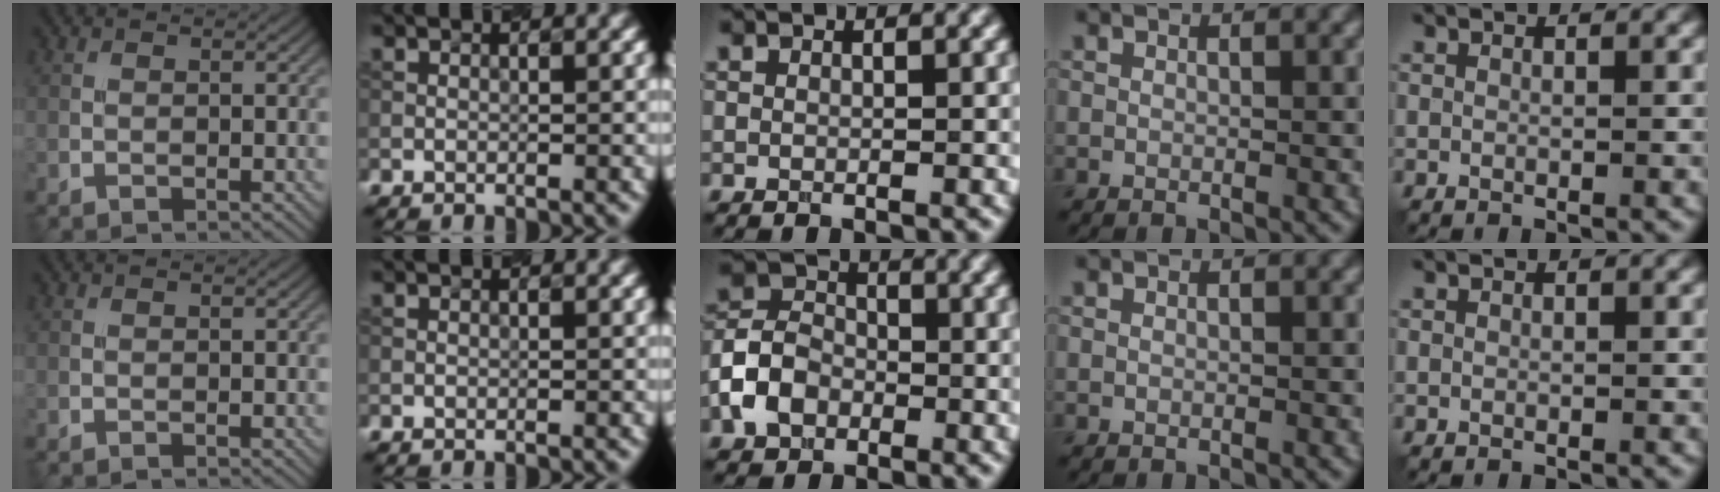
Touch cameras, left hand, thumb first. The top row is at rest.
{"middle": {"total": 4.5, "force": [-1.9, 3.4, 2.4], "torque": [-0.048, 0.006, -0.044]}}